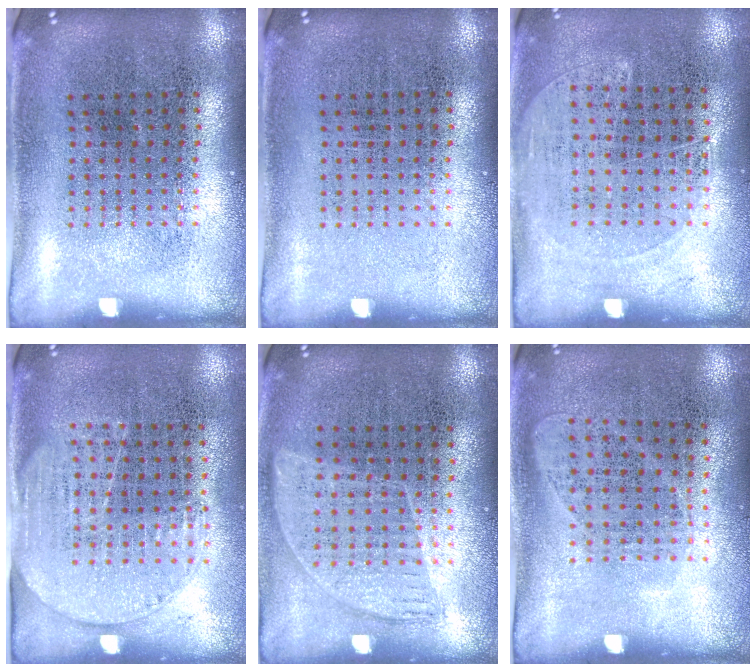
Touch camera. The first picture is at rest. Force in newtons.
{"total": 0.0}
{"total": 1.3, "press": 1.0, "slide": 0.7}
{"total": 1.5, "press": 1.3, "slide": 0.7}
{"total": 0.9, "press": 0.8, "slide": 0.5}
{"total": 1.0, "press": 0.9, "slide": 0.4}